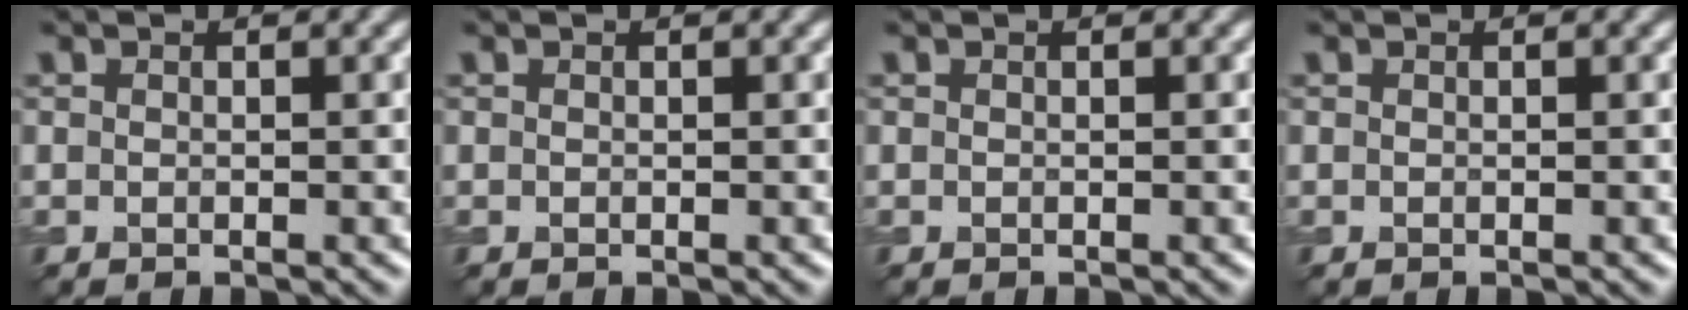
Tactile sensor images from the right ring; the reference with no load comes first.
{"total": 0.0}
{"total": 0.0}
{"total": 0.0}